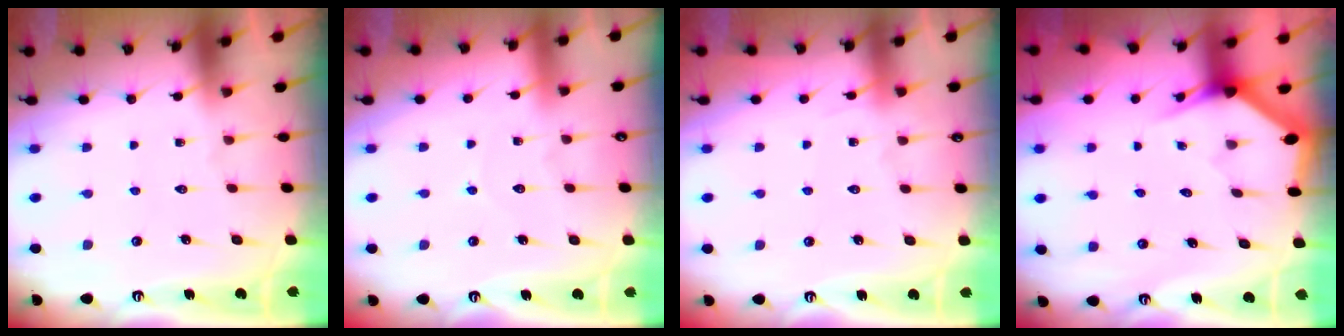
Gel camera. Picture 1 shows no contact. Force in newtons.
{"total": 4.0, "press": 4.0, "slide": 0.4}
{"total": 4.2, "press": 4.2, "slide": 0.5}
{"total": 2.9, "press": 2.9, "slide": 0.1}